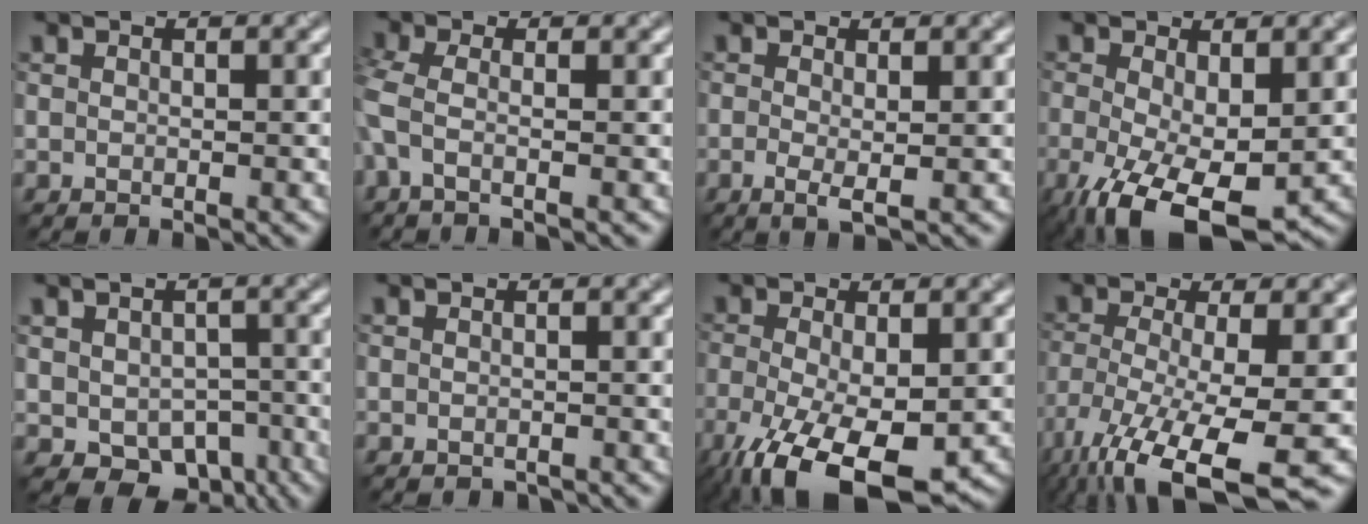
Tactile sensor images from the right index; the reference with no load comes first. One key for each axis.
{"total": 2.0, "fx": -0.5, "fy": 0.6, "fz": 1.8, "tx": -0.048, "ty": -0.007, "tz": -0.021}
{"total": 1.7, "fx": -0.2, "fy": 0.3, "fz": 1.7, "tx": -0.035, "ty": -0.007, "tz": -0.004}
{"total": 8.1, "fx": -3.0, "fy": 3.7, "fz": 6.5, "tx": -0.141, "ty": -0.029, "tz": -0.043}
{"total": 6.0, "fx": -2.2, "fy": 4.2, "fz": 3.6, "tx": -0.053, "ty": -0.017, "tz": -0.022}
{"total": 0.7, "fx": -0.6, "fy": 0.2, "fz": 0.2, "tx": -0.002, "ty": -0.005, "tz": -0.009}
{"total": 9.3, "fx": -4.4, "fy": 3.8, "fz": 7.2, "tx": -0.150, "ty": -0.029, "tz": -0.066}
{"total": 11.6, "fx": -6.2, "fy": 3.0, "fz": 9.3, "tx": -0.181, "ty": -0.027, "tz": -0.104}